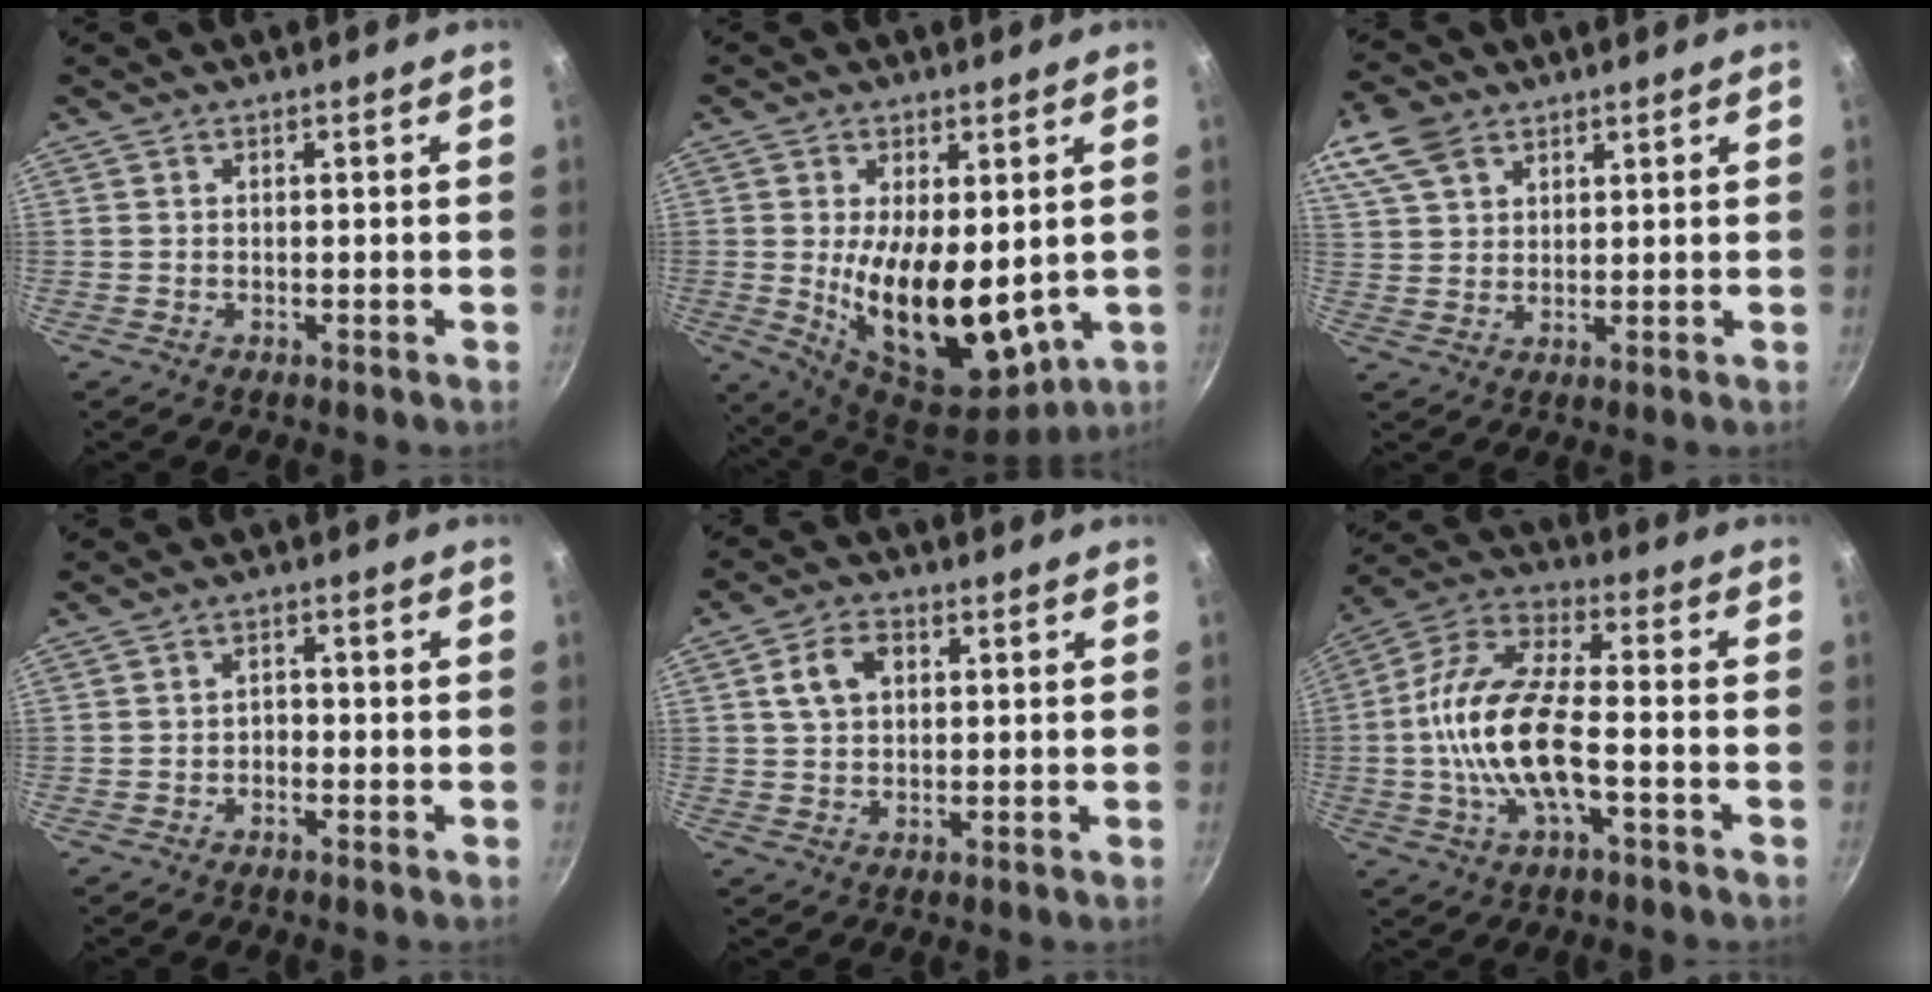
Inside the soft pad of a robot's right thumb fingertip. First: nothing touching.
{"total": 17.5, "force": [0.1, 9.2, 14.9], "torque": [-0.233, -0.036, 0.023]}
{"total": 9.1, "force": [5.3, 6.0, 4.4], "torque": [-0.076, -0.002, 0.099]}
{"total": 1.6, "force": [-0.8, 1.1, 0.9], "torque": [-0.006, 0.013, -0.015]}
{"total": 6.2, "force": [1.7, 4.4, 4.1], "torque": [-0.057, 0.008, 0.026]}
{"total": 16.1, "force": [-3.2, 6.6, 14.3], "torque": [-0.275, 0.037, -0.080]}